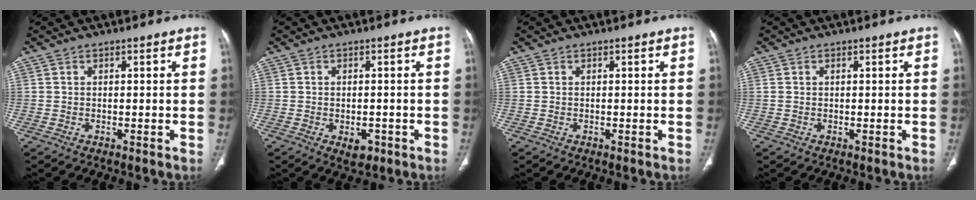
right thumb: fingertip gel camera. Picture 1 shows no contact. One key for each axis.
{"total": 3.3, "fx": -1.3, "fy": 2.1, "fz": 2.2, "tx": -0.019, "ty": 0.004, "tz": -0.010}
{"total": 0.0}
{"total": 0.5, "fx": 0.2, "fy": 0.3, "fz": 0.4, "tx": -0.011, "ty": 0.011, "tz": 0.007}